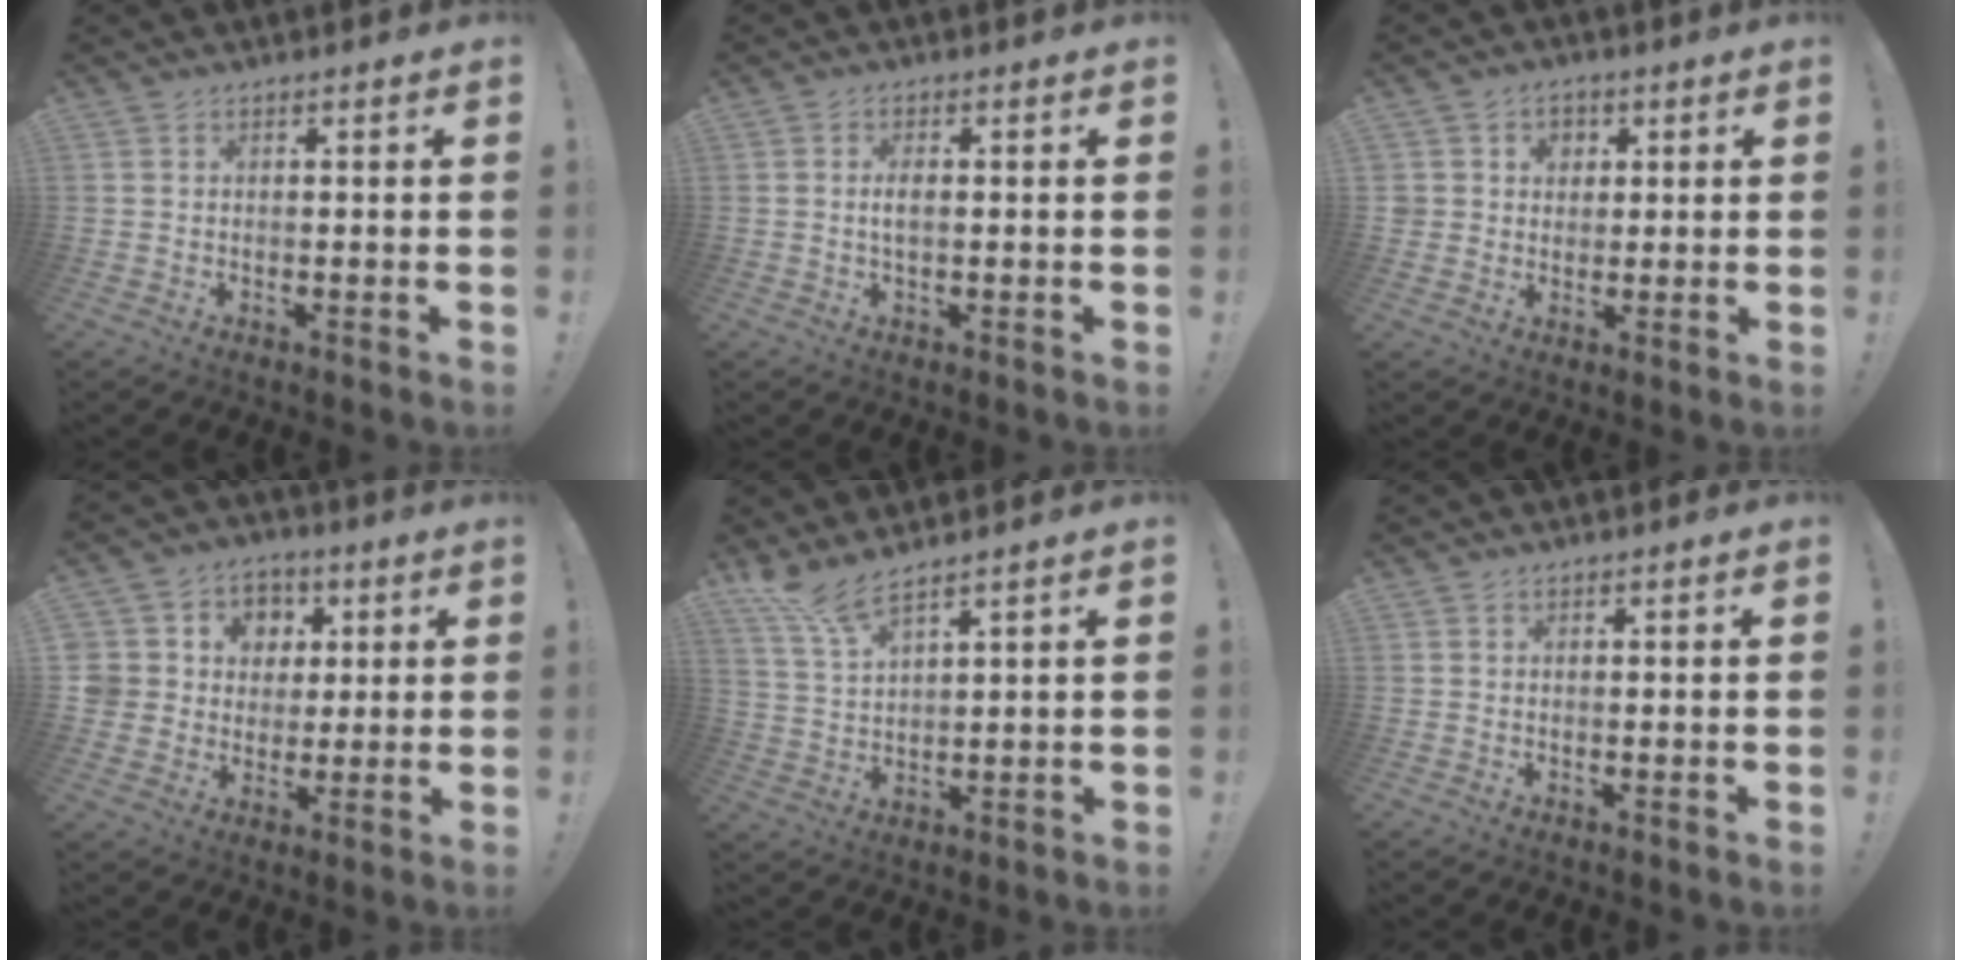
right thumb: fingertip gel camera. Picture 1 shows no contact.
{"total": 2.6, "force": [-0.1, 0.9, 2.4], "torque": [-0.040, 0.002, -0.004]}
{"total": 5.0, "force": [1.3, 4.8, 0.8], "torque": [-0.013, -0.009, 0.026]}
{"total": 8.9, "force": [1.4, 8.5, 2.1], "torque": [-0.030, -0.003, 0.041]}
{"total": 7.0, "force": [6.0, 0.9, 3.4], "torque": [-0.074, -0.032, 0.110]}
{"total": 0.0}